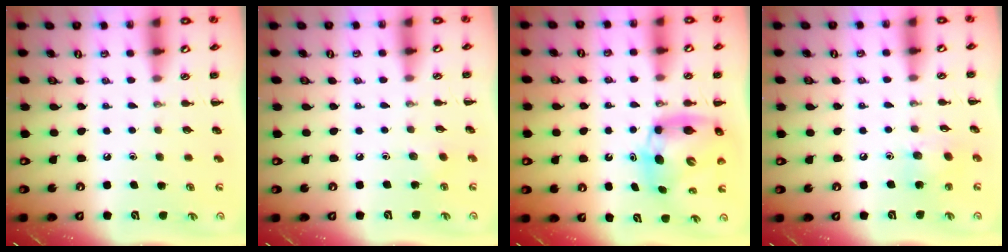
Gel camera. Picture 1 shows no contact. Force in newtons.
{"total": 1.8, "press": 1.7, "slide": 0.6}
{"total": 9.3, "press": 9.0, "slide": 2.3}
{"total": 8.2, "press": 8.1, "slide": 1.7}